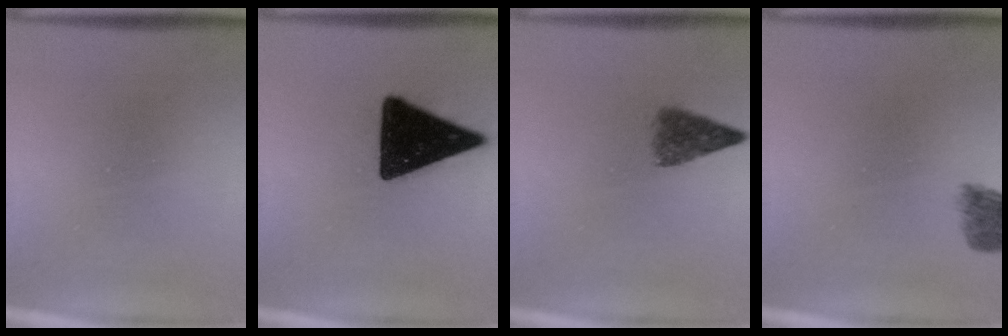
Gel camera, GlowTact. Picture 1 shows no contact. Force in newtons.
{"total": 17.1}
{"total": 4.1}
{"total": 4.3}